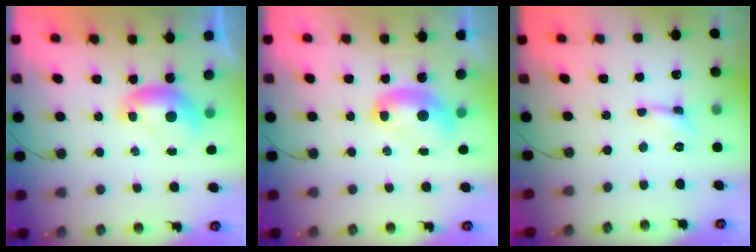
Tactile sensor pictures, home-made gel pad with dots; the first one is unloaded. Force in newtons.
{"total": 2.7, "press": 2.7, "slide": 0.1}
{"total": 0.8, "press": 0.8, "slide": 0.2}